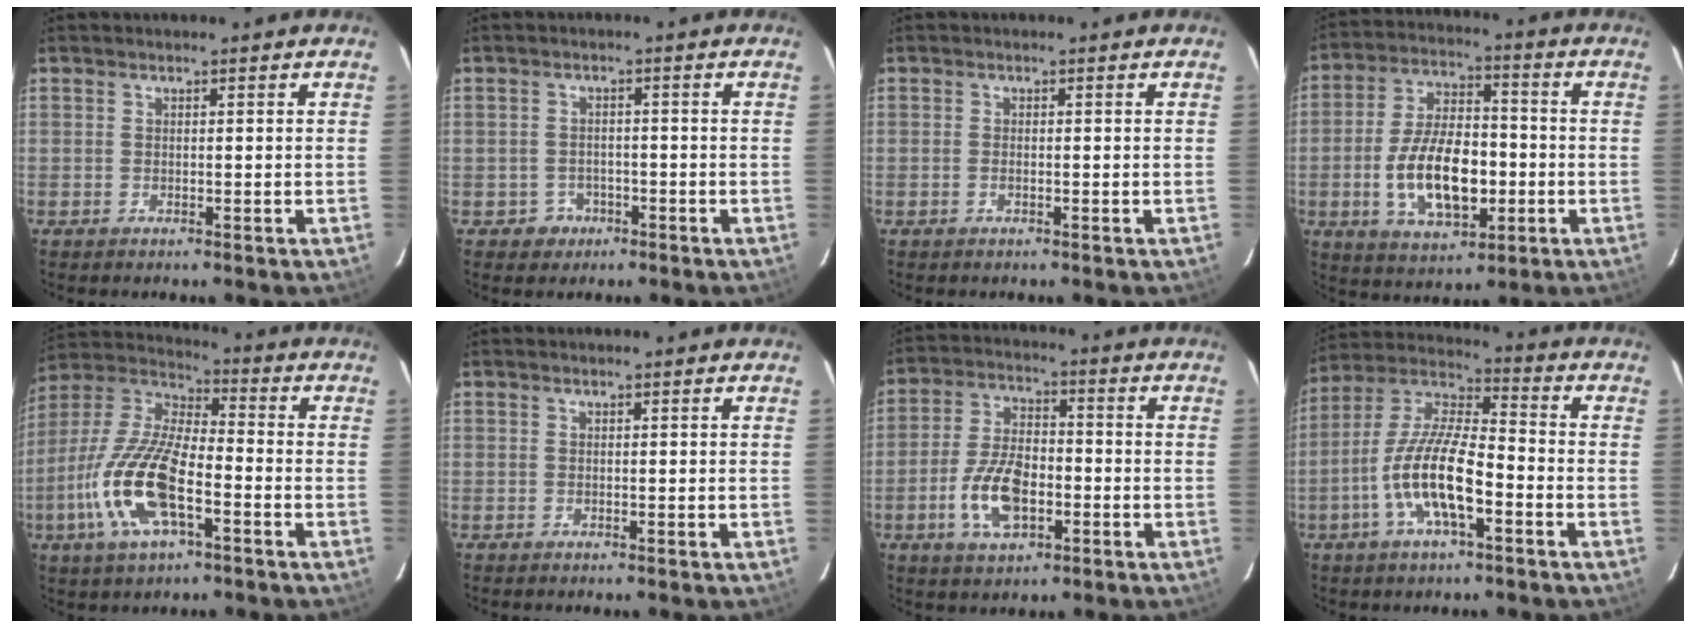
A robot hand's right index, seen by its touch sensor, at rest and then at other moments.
{"total": 3.8, "force": [-1.7, 3.3, 0.1], "torque": [-0.015, 0.013, -0.021]}
{"total": 0.8, "force": [-0.4, 0.4, 0.6], "torque": [-0.012, 0.000, -0.008]}
{"total": 15.4, "force": [-3.5, 7.8, 12.8], "torque": [-0.252, 0.006, -0.049]}
{"total": 17.2, "force": [-6.4, 6.4, 14.7], "torque": [-0.314, -0.011, -0.128]}
{"total": 0.0}
{"total": 11.2, "force": [-3.7, 5.9, 8.7], "torque": [-0.179, 0.005, -0.062]}
{"total": 13.9, "force": [-5.3, 4.2, 12.2], "torque": [-0.251, -0.003, -0.102]}